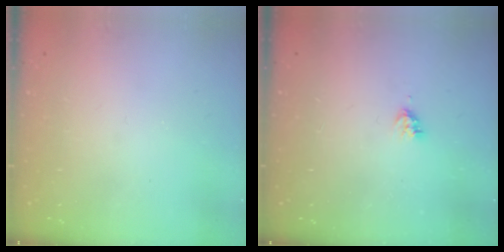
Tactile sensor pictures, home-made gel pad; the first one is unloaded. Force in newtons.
{"total": 3.6, "press": 3.6, "slide": 0.5}